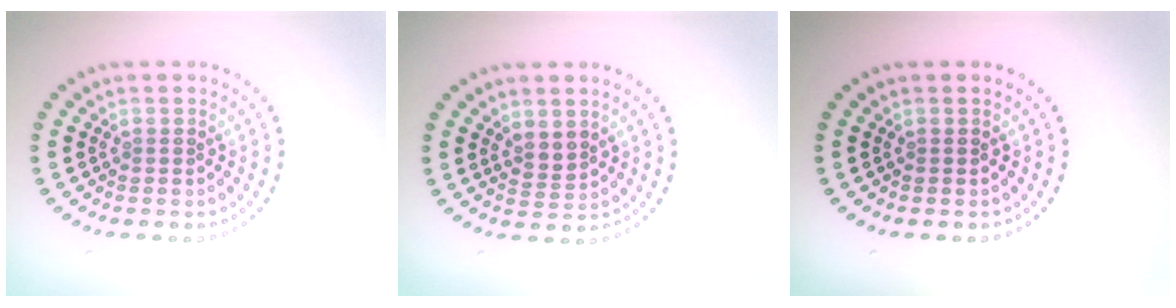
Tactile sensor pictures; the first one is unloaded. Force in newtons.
{"total": 1.7, "press": 1.5, "slide": 0.9}
{"total": 0.0}